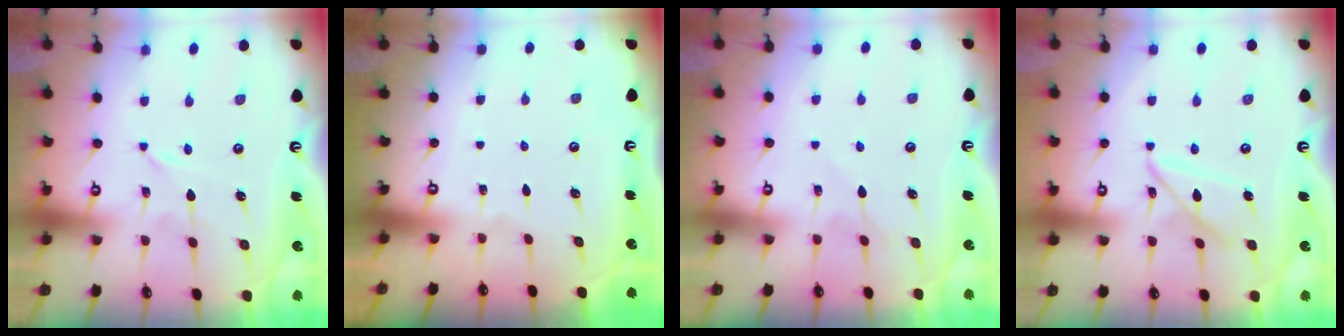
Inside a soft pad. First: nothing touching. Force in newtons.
{"total": 0.0}
{"total": 4.6, "press": 4.6, "slide": 0.4}
{"total": 12.1, "press": 12.1, "slide": 1.2}